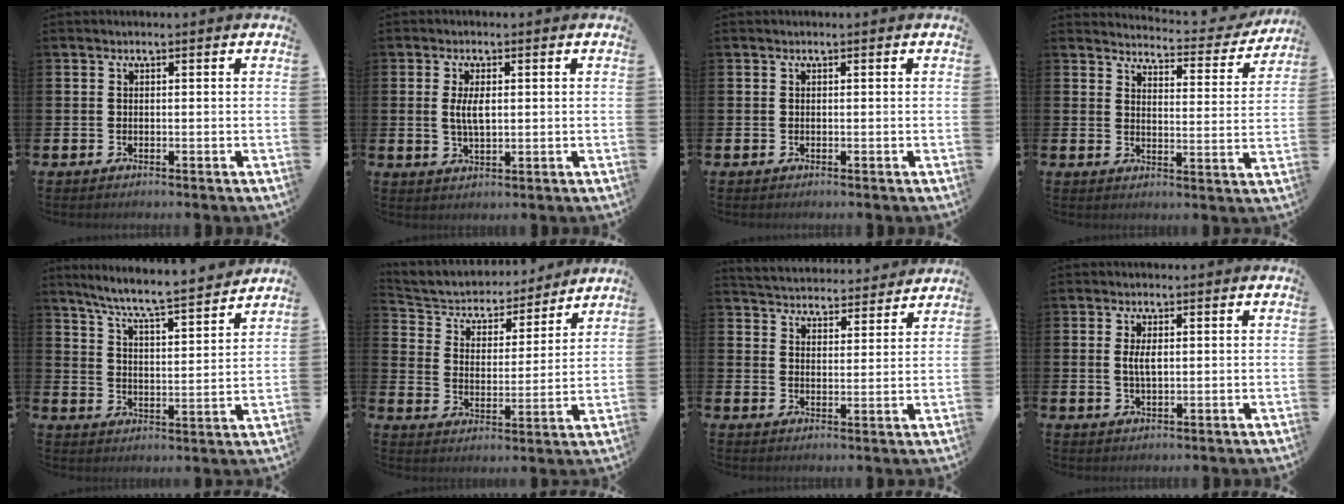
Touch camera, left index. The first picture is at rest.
{"total": 3.6, "force": [0.7, 1.6, 3.1], "torque": [-0.051, 0.002, 0.007]}
{"total": 0.0}
{"total": 3.6, "force": [3.6, 0.6, 0.6], "torque": [-0.017, -0.038, 0.053]}
{"total": 7.5, "force": [7.0, -0.2, 2.6], "torque": [-0.081, -0.054, 0.120]}
{"total": 5.4, "force": [4.9, 2.2, 0.5], "torque": [-0.045, -0.042, 0.081]}
{"total": 4.8, "force": [4.8, 0.8, -0.3], "torque": [-0.011, -0.038, 0.082]}
{"total": 2.8, "force": [0.6, 1.1, 2.4], "torque": [-0.037, 0.000, 0.005]}